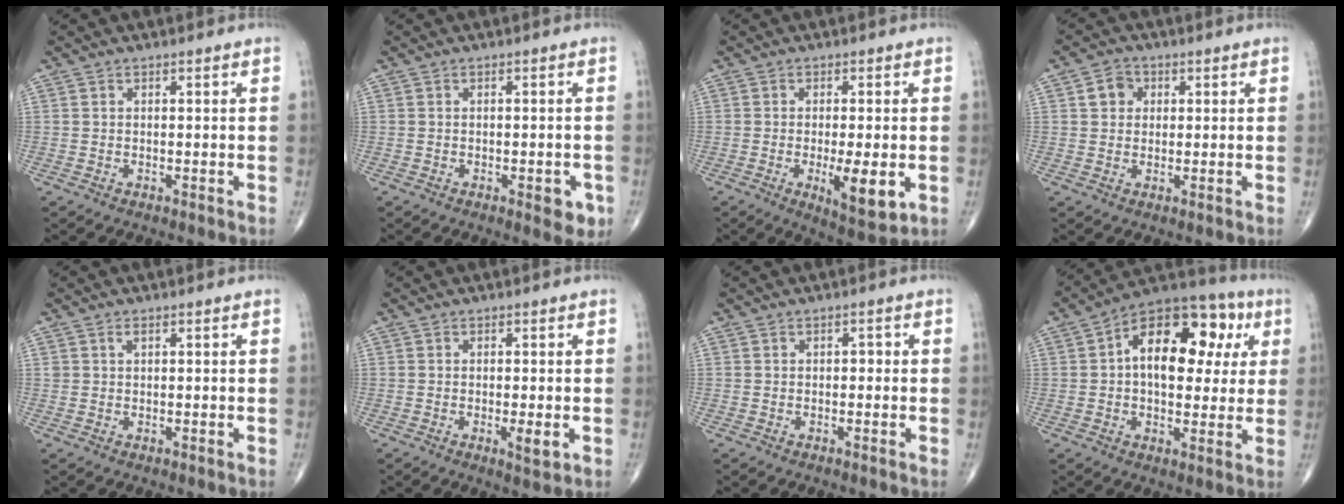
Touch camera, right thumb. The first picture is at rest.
{"total": 3.9, "force": [-1.5, 1.6, 3.2], "torque": [-0.025, 0.000, -0.015]}
{"total": 8.7, "force": [-2.0, 2.5, 8.1], "torque": [-0.119, -0.021, -0.026]}
{"total": 3.8, "force": [1.0, 3.3, 1.7], "torque": [-0.010, 0.004, 0.013]}
{"total": 0.6, "force": [0.2, 0.5, 0.3], "torque": [0.002, 0.001, 0.004]}
{"total": 3.0, "force": [-0.7, 0.7, 2.8], "torque": [-0.043, -0.008, -0.010]}
{"total": 1.0, "force": [-0.1, 0.6, 0.7], "torque": [-0.001, 0.003, -0.006]}
{"total": 19.3, "force": [4.1, 11.2, 15.1], "torque": [-0.183, 0.026, 0.050]}